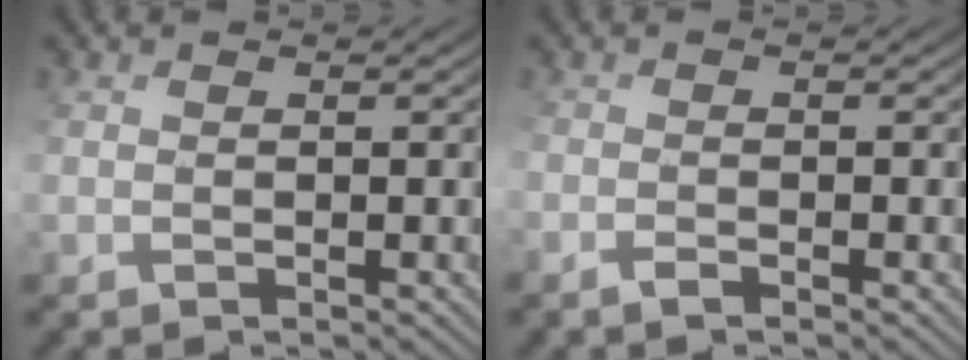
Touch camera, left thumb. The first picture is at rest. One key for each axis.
{"total": 1.4, "fx": -1.1, "fy": 0.4, "fz": 0.8, "tx": -0.020, "ty": -0.002, "tz": -0.023}